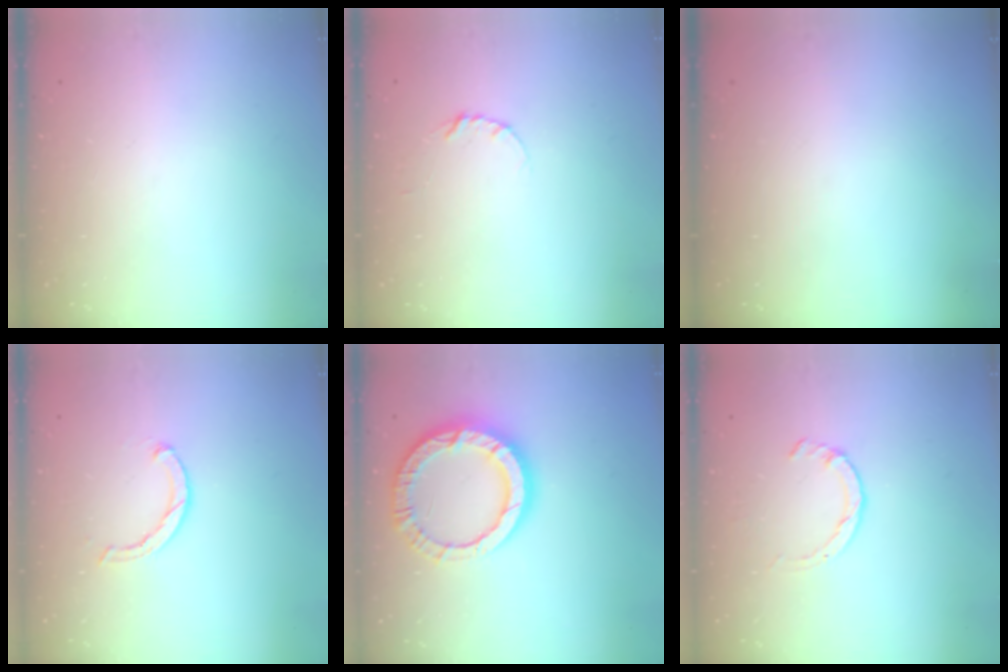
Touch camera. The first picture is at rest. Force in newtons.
{"total": 3.7, "press": 3.7, "slide": 0.4}
{"total": 0.0}
{"total": 3.3, "press": 3.2, "slide": 0.7}
{"total": 14.0, "press": 14.0, "slide": 1.3}
{"total": 1.4, "press": 1.3, "slide": 0.3}